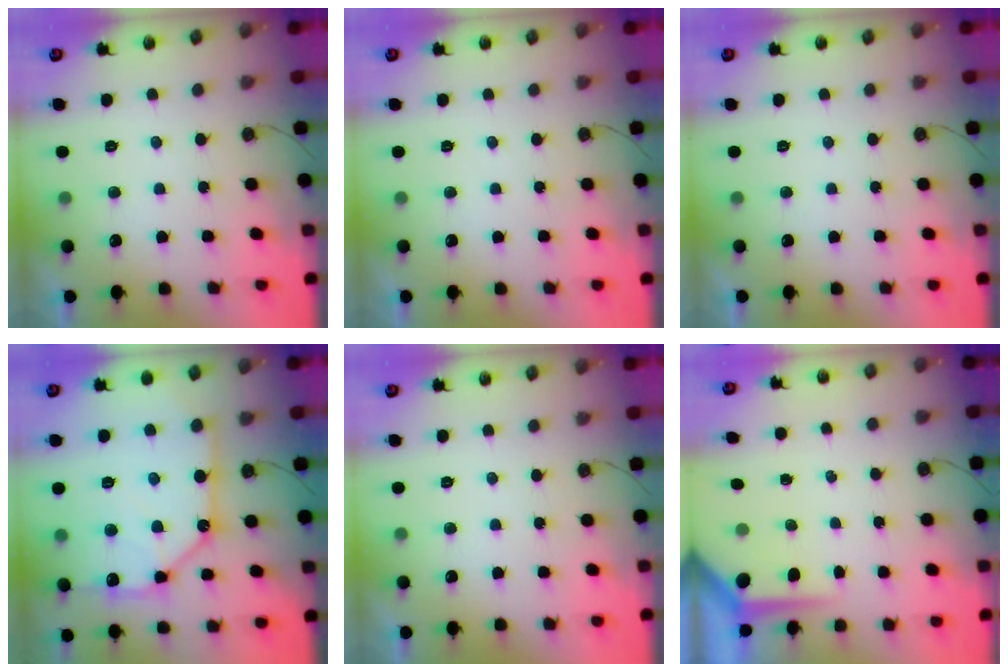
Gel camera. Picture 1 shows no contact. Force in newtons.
{"total": 0.0}
{"total": 0.0}
{"total": 18.6, "press": 18.5, "slide": 2.3}
{"total": 0.0}
{"total": 5.2, "press": 5.2, "slide": 0.5}